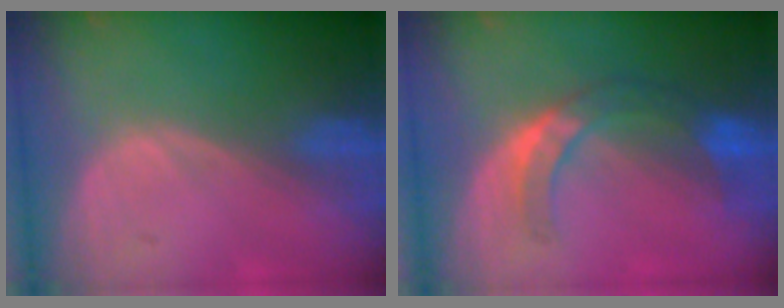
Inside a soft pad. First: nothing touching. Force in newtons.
{"total": 7.3, "press": 6.4, "slide": 3.6}